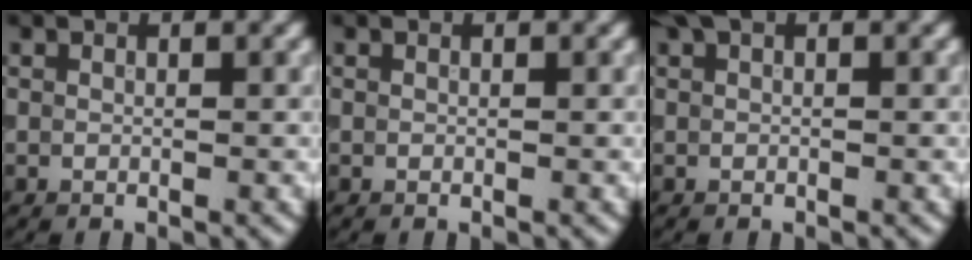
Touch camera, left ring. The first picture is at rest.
{"total": 0.0}
{"total": 1.2, "force": [0.7, 0.4, 0.8], "torque": [-0.016, 0.002, 0.013]}